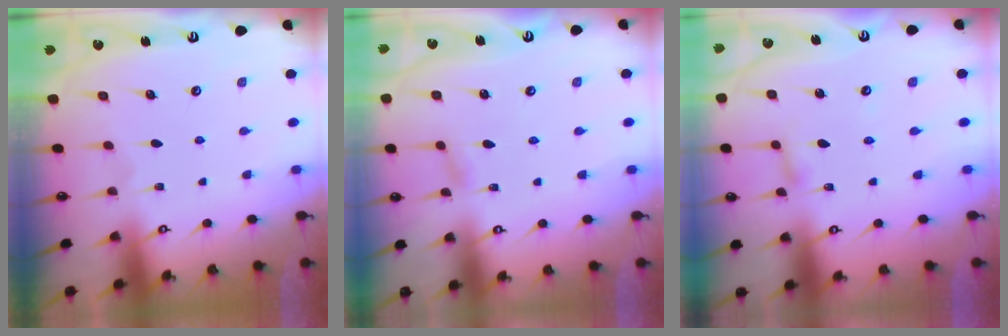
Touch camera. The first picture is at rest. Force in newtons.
{"total": 2.8, "press": 2.8, "slide": 0.4}
{"total": 1.8, "press": 1.7, "slide": 0.2}